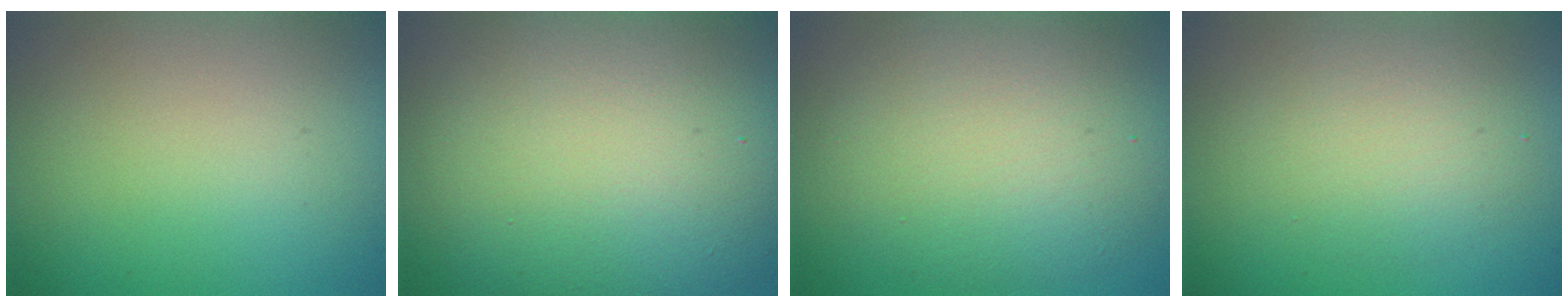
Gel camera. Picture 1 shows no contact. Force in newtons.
{"total": 13.8, "press": 13.8, "slide": 1.2}
{"total": 7.5, "press": 7.5, "slide": 0.6}
{"total": 3.5, "press": 3.5, "slide": 0.1}